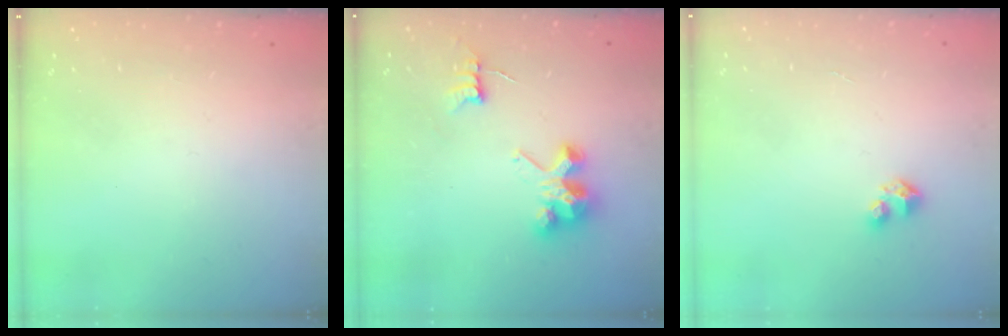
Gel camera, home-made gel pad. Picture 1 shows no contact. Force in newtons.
{"total": 6.3, "press": 6.3, "slide": 0.2}
{"total": 2.9, "press": 2.9, "slide": 0.3}